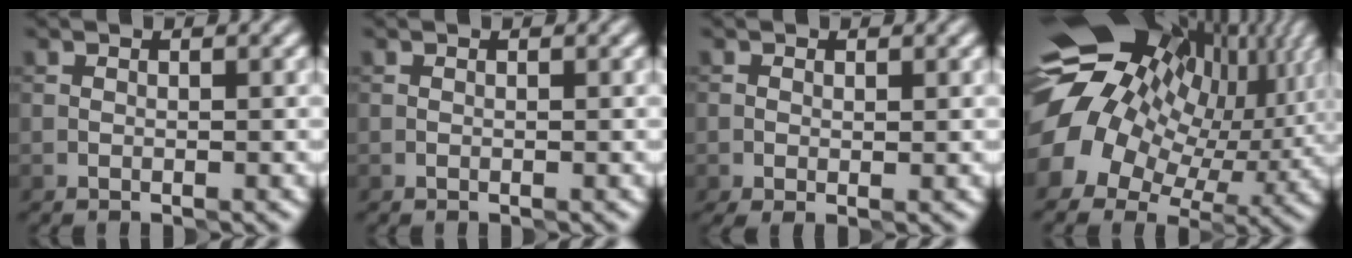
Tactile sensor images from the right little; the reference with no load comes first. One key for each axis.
{"total": 0.0}
{"total": 1.6, "fx": -0.2, "fy": 0.9, "fz": 1.3, "tx": -0.022, "ty": 0.000, "tz": -0.002}
{"total": 17.2, "fx": 3.3, "fy": 12.9, "fz": 10.8, "tx": -0.206, "ty": -0.009, "tz": 0.080}